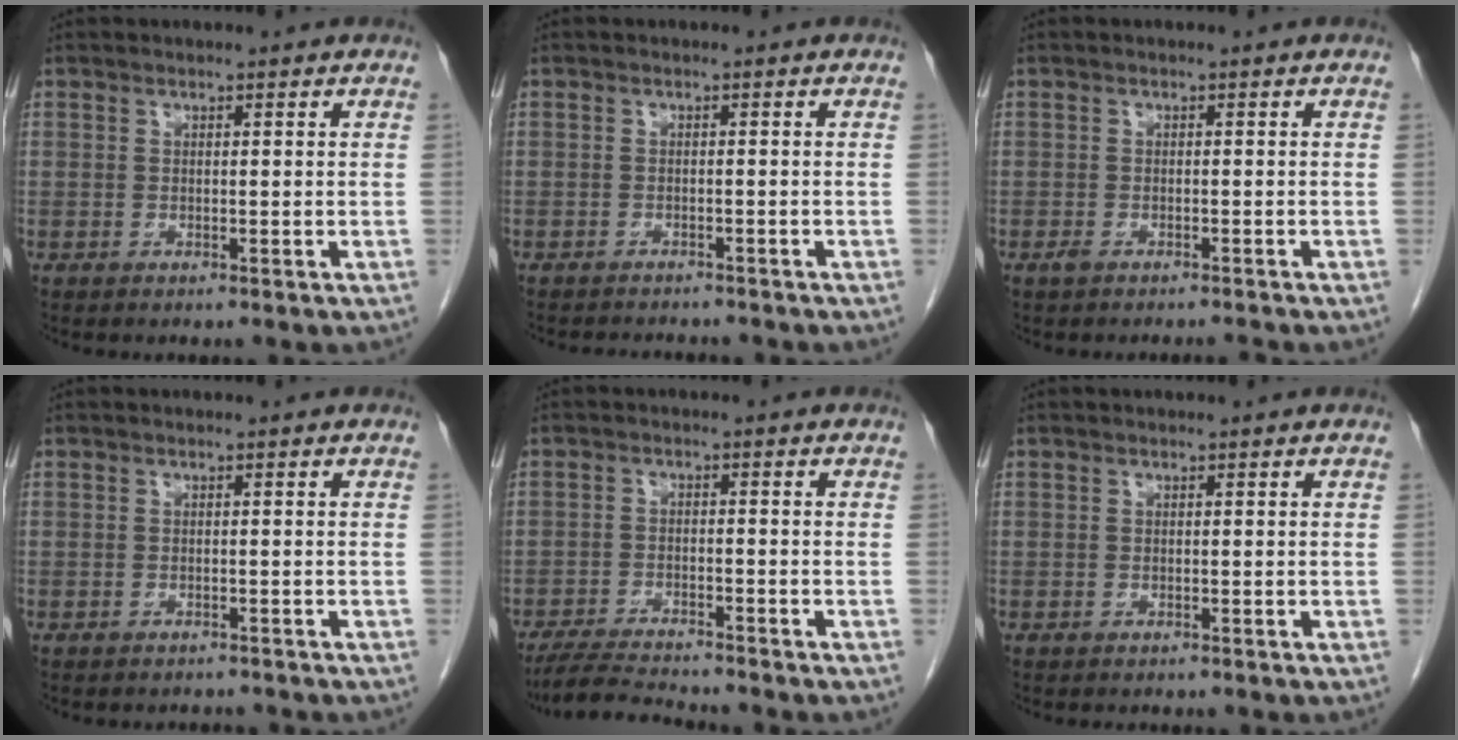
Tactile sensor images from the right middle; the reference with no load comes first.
{"total": 4.9, "force": [-4.7, 1.0, 1.2], "torque": [-0.012, -0.005, -0.062]}
{"total": 1.7, "force": [-1.5, 0.1, 0.8], "torque": [-0.021, -0.006, -0.024]}
{"total": 2.5, "force": [-2.3, 0.8, 0.1], "torque": [-0.001, -0.002, -0.030]}
{"total": 6.7, "force": [-6.3, 0.0, 2.2], "torque": [-0.038, -0.020, -0.109]}
{"total": 0.7, "force": [-0.6, 0.3, 0.1], "torque": [-0.006, 0.000, -0.011]}